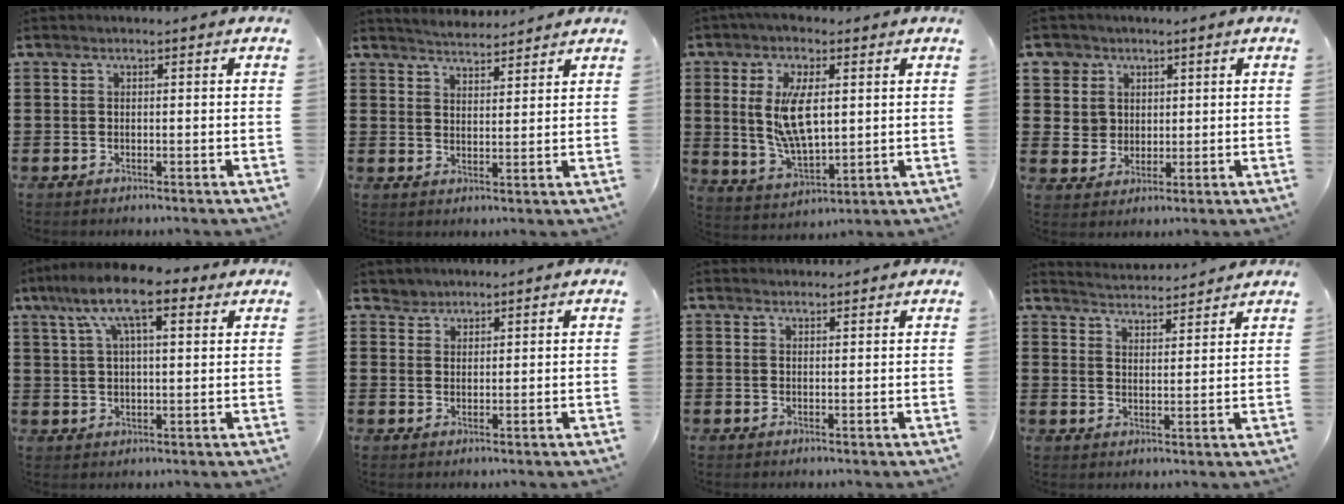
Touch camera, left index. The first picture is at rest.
{"total": 3.5, "force": [3.5, 0.1, 0.3], "torque": [-0.016, -0.009, 0.064]}
{"total": 10.6, "force": [2.8, 4.8, 9.0], "torque": [-0.186, 0.000, 0.046]}
{"total": 5.3, "force": [2.0, 4.9, 0.3], "torque": [-0.026, 0.011, 0.036]}
{"total": 10.6, "force": [6.4, 3.2, 7.8], "torque": [-0.168, 0.005, 0.112]}
{"total": 1.9, "force": [1.7, 0.8, -0.2], "torque": [-0.002, 0.003, 0.034]}
{"total": 1.3, "force": [1.2, 0.2, 0.0], "torque": [-0.003, 0.001, 0.025]}
{"total": 2.9, "force": [2.9, -0.2, -0.4], "torque": [-0.002, -0.012, 0.052]}